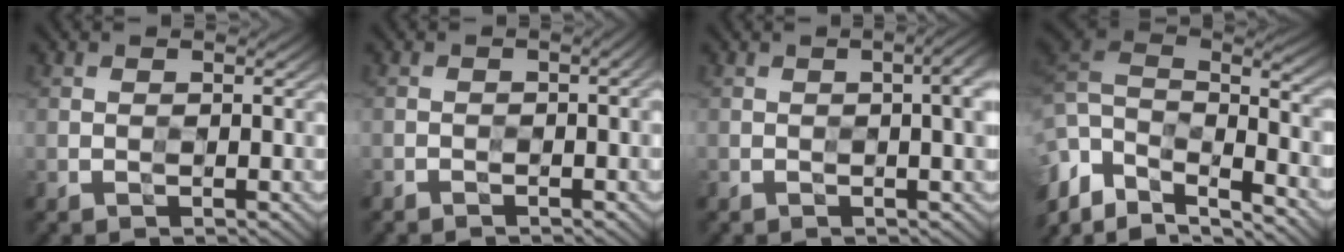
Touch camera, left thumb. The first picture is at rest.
{"total": 1.8, "force": [-1.3, 0.4, 1.2], "torque": [-0.017, 0.000, -0.020]}
{"total": 4.2, "force": [0.2, 1.1, 4.1], "torque": [-0.052, 0.006, 0.004]}
{"total": 13.0, "force": [-2.5, 6.4, 11.0], "torque": [-0.282, -0.002, -0.020]}